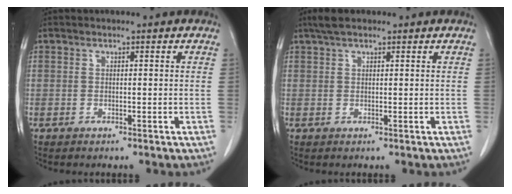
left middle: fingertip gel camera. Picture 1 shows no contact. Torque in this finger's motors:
{"motor_torque": [0.50, -0.43, -0.02, 0.00]}